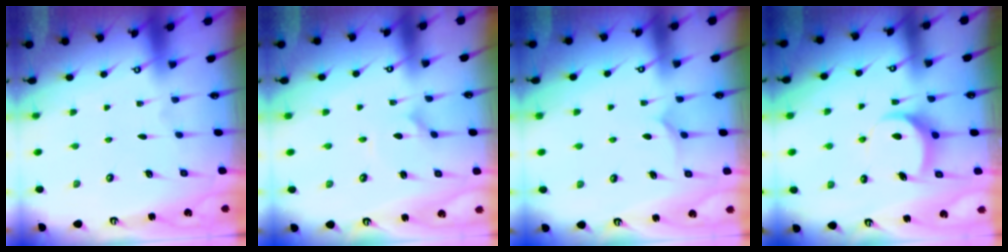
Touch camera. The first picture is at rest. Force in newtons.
{"total": 1.0, "press": 1.0, "slide": 0.0}
{"total": 4.3, "press": 4.2, "slide": 0.3}
{"total": 8.3, "press": 8.3, "slide": 0.8}